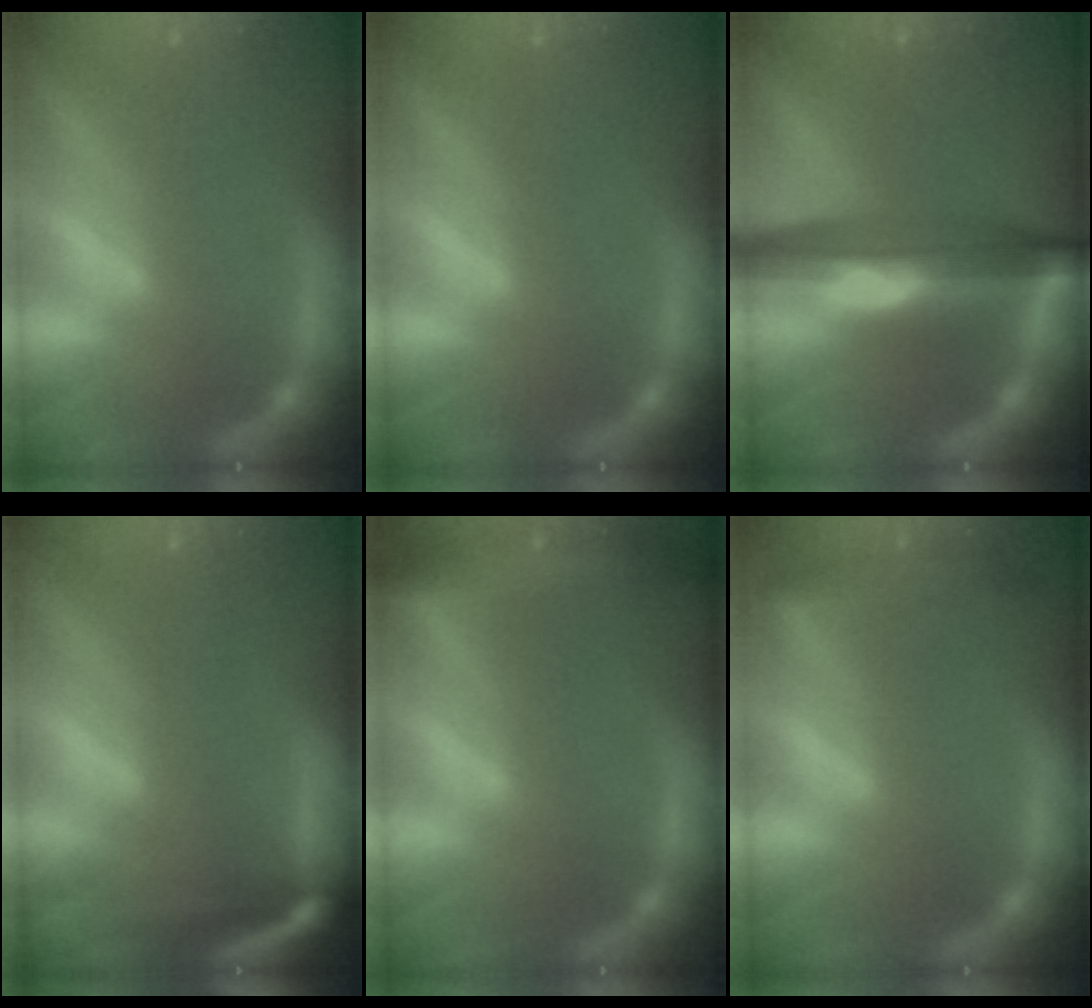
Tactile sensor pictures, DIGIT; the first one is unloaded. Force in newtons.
{"total": 0.0}
{"total": 9.0}
{"total": 7.1}
{"total": 6.5}
{"total": 2.9}